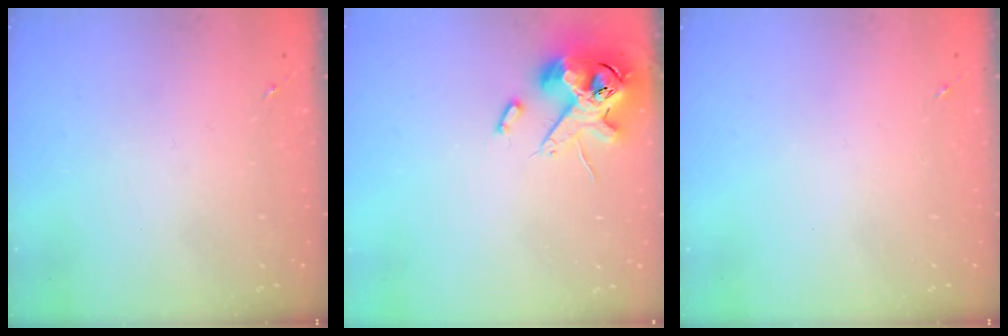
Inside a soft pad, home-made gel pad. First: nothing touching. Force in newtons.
{"total": 14.5, "press": 14.3, "slide": 2.4}
{"total": 0.0}